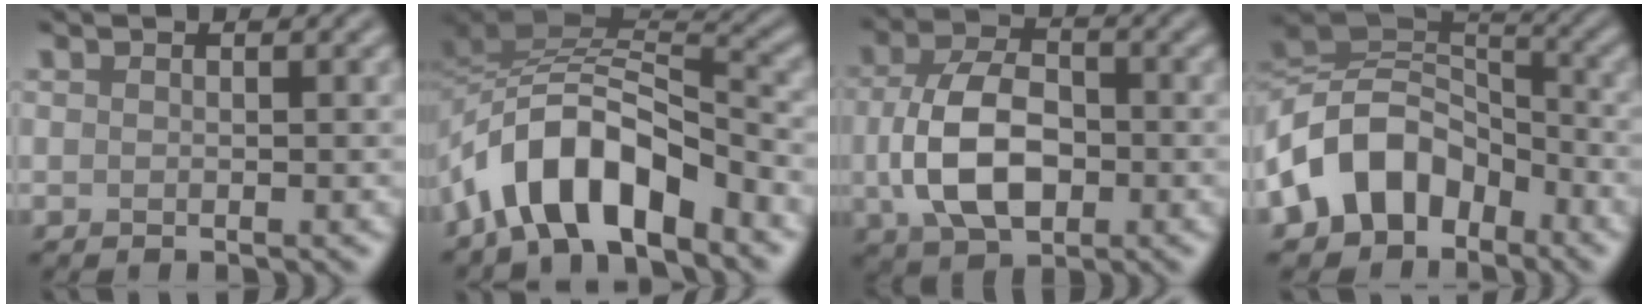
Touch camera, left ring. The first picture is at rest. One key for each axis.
{"total": 9.0, "fx": -5.4, "fy": 4.0, "fz": 6.1, "tx": -0.088, "ty": 0.012, "tz": -0.106}
{"total": 7.5, "fx": -0.9, "fy": 4.7, "fz": 5.8, "tx": -0.123, "ty": -0.001, "tz": -0.019}
{"total": 9.4, "fx": -4.7, "fy": 6.6, "fz": 4.7, "tx": -0.074, "ty": 0.012, "tz": -0.108}